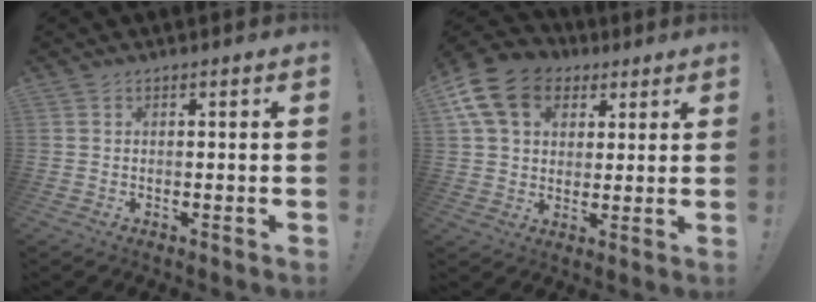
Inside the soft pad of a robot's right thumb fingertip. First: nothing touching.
{"total": 15.9, "force": [6.4, 11.7, 8.5], "torque": [-0.129, -0.018, 0.126]}